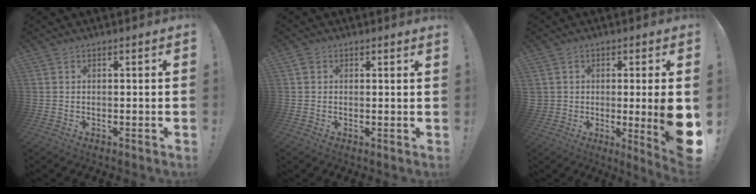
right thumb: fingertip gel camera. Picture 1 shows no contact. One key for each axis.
{"total": 1.4, "fx": 1.2, "fy": 0.6, "fz": 0.4, "tx": 0.006, "ty": -0.006, "tz": 0.021}
{"total": 8.7, "fx": -0.3, "fy": 2.1, "fz": 8.5, "tx": -0.117, "ty": -0.013, "tz": 0.003}